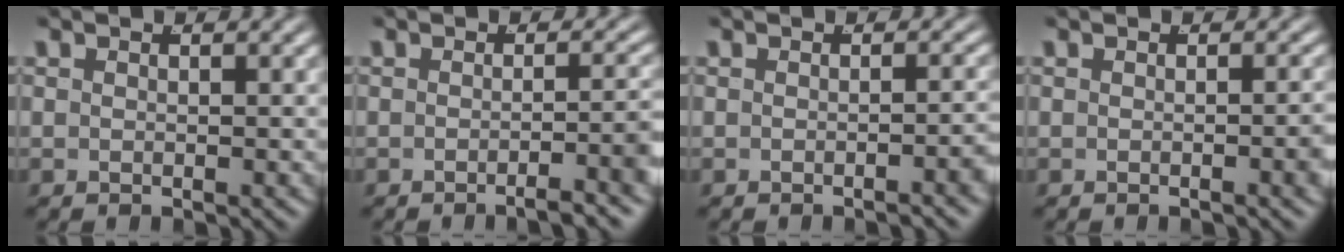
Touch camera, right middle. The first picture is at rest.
{"total": 3.4, "force": [-2.0, 0.2, 2.7], "torque": [-0.022, 0.005, -0.035]}
{"total": 1.6, "force": [-1.2, -0.2, 1.0], "torque": [-0.011, 0.006, -0.020]}
{"total": 1.1, "force": [-0.5, -0.2, 1.0], "torque": [-0.009, 0.004, -0.010]}